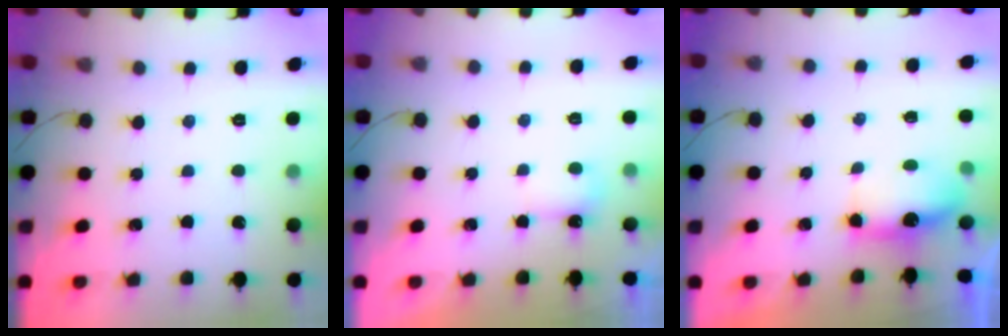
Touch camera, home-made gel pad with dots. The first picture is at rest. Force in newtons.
{"total": 3.0, "press": 2.9, "slide": 0.8}
{"total": 6.2, "press": 6.1, "slide": 0.8}